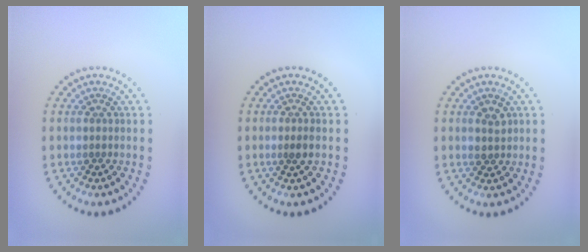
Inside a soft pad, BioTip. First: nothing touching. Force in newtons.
{"total": 1.3, "press": 1.1, "slide": 0.6}
{"total": 1.4, "press": 1.4, "slide": 0.3}